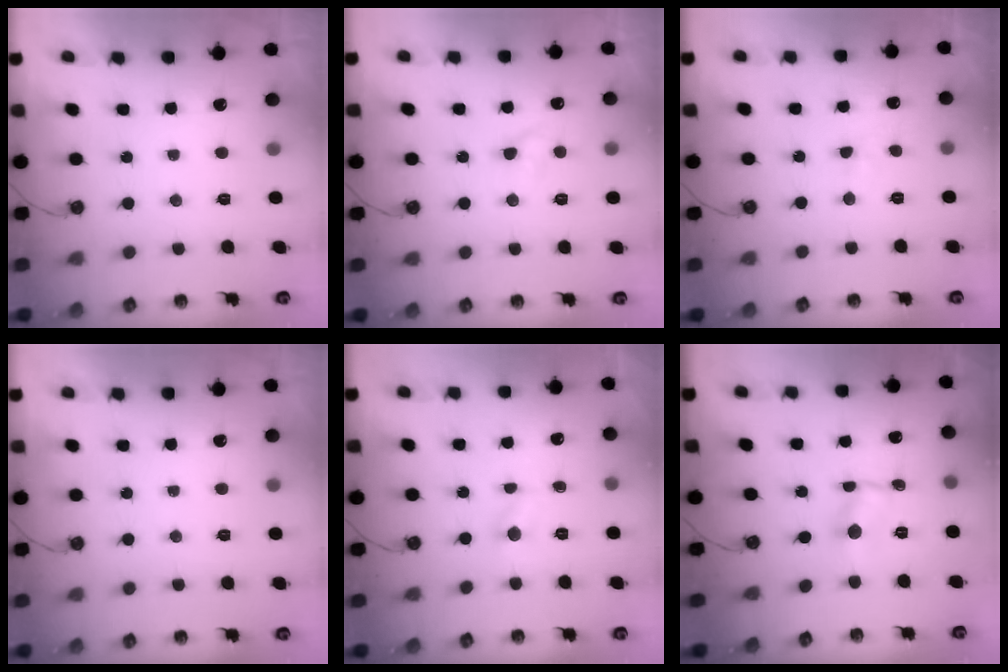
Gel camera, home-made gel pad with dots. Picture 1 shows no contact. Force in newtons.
{"total": 4.8, "press": 4.8, "slide": 0.6}
{"total": 3.8, "press": 3.8, "slide": 0.7}
{"total": 0.0}
{"total": 3.1, "press": 3.1, "slide": 0.4}
{"total": 0.7, "press": 0.6, "slide": 0.1}